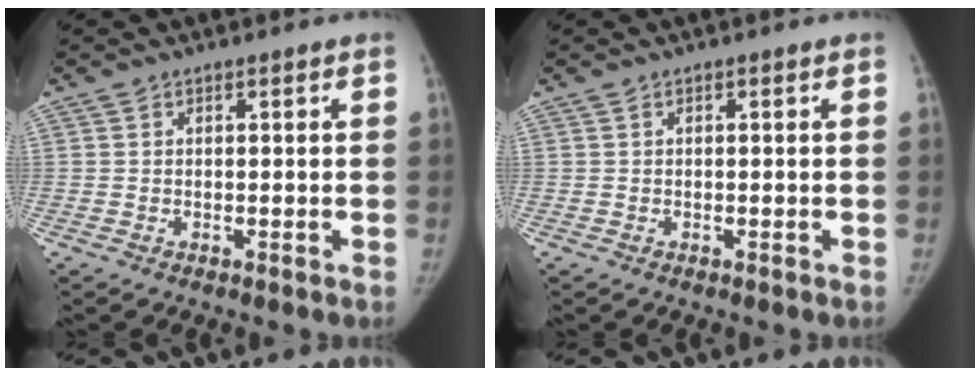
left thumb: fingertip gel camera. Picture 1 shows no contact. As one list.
[{"total": 0.0}]